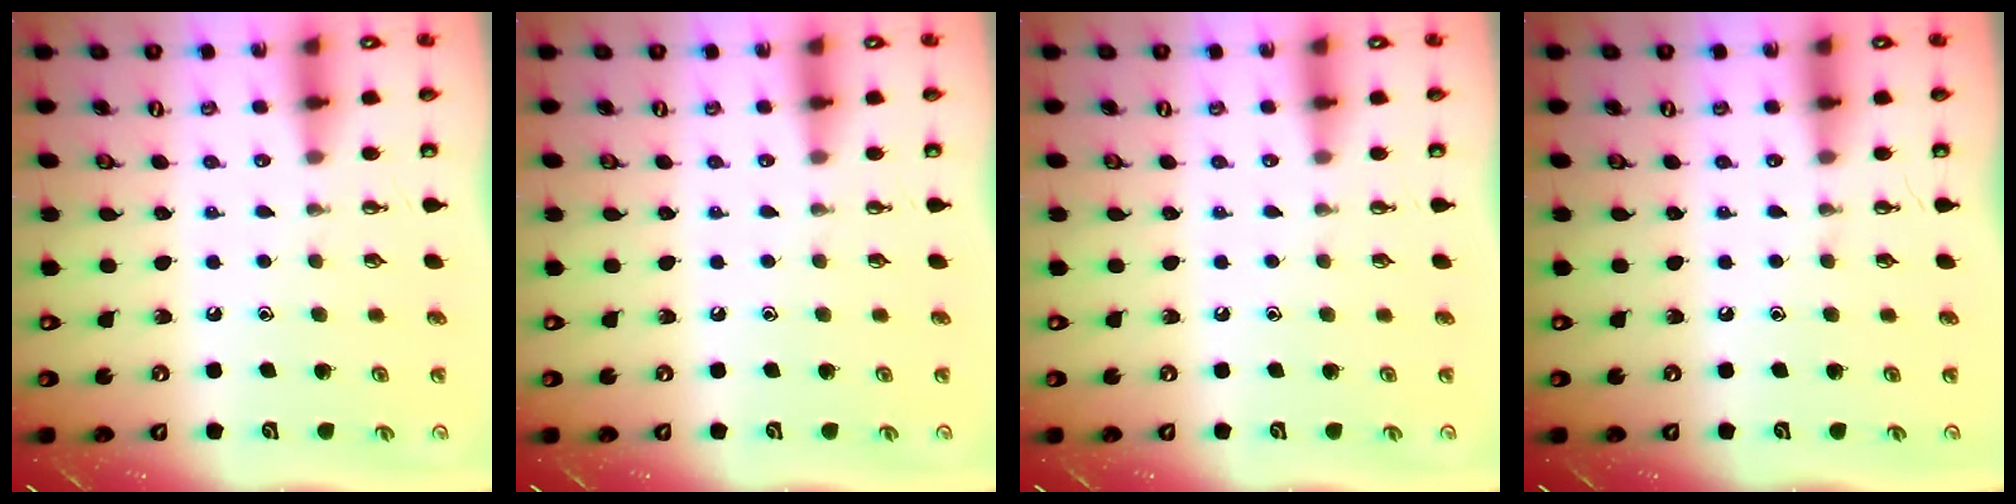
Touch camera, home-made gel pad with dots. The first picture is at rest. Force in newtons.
{"total": 0.0}
{"total": 0.0}
{"total": 0.0}